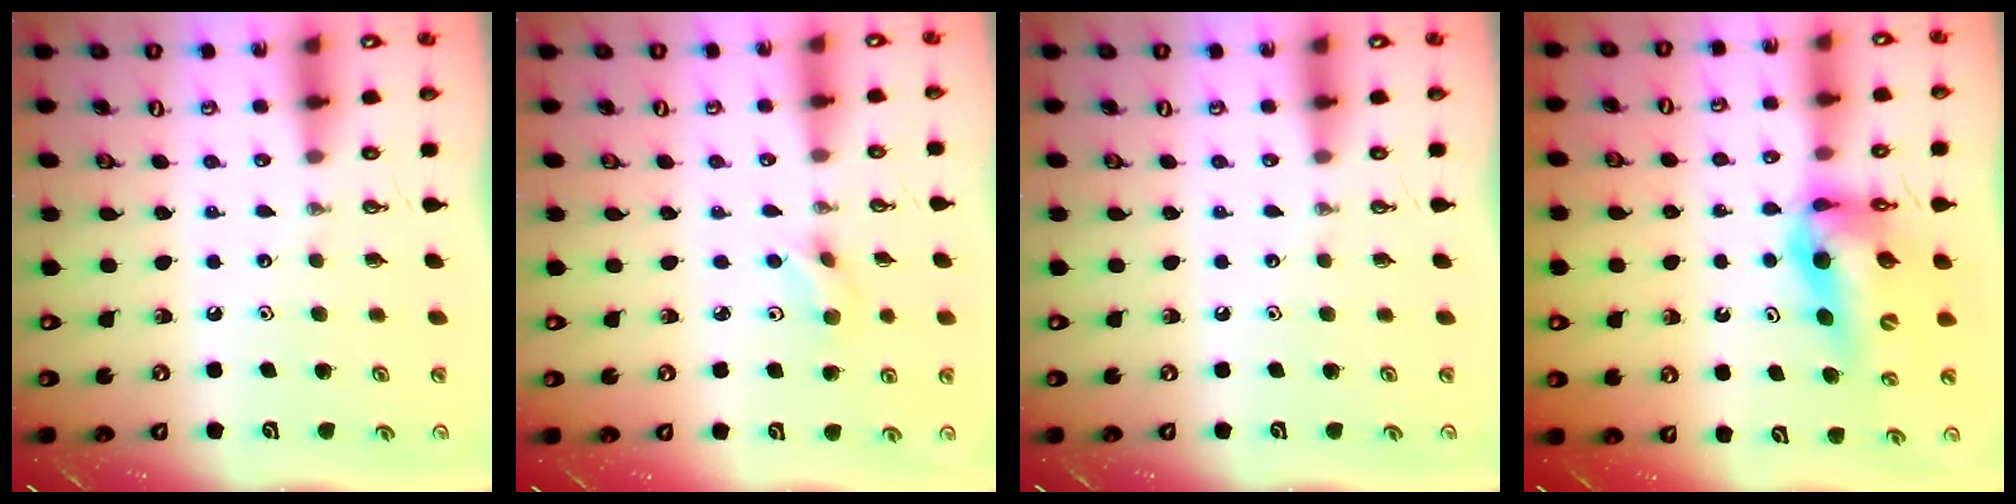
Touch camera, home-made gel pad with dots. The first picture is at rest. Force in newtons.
{"total": 4.2, "press": 4.1, "slide": 1.0}
{"total": 0.0}
{"total": 13.7, "press": 13.1, "slide": 4.1}